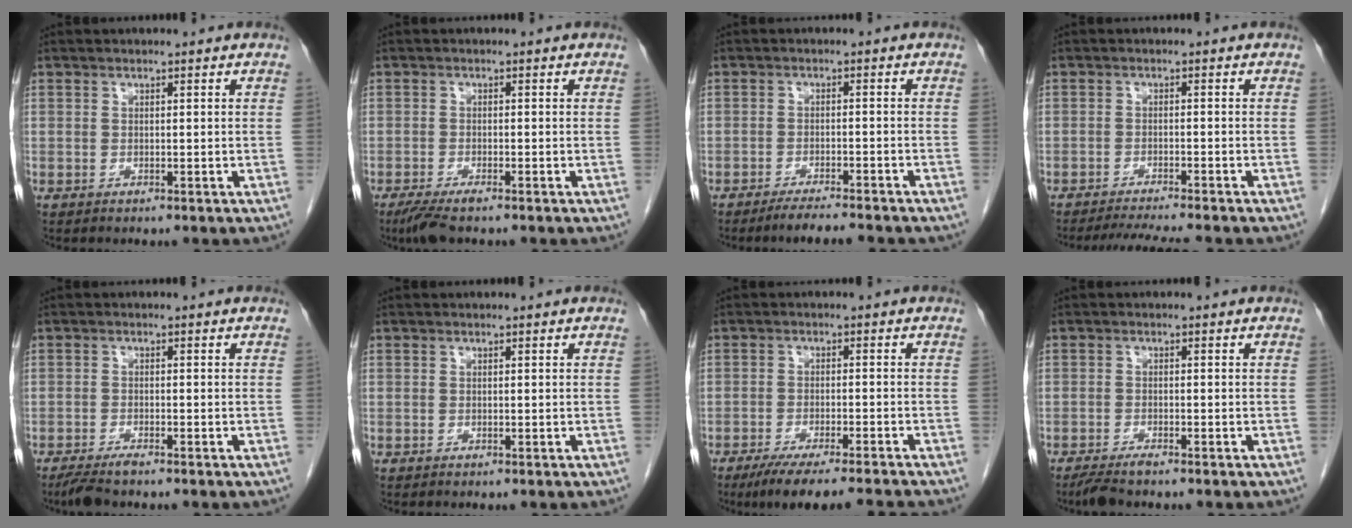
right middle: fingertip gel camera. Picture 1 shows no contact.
{"total": 3.7, "force": [-2.8, 0.5, 2.5], "torque": [-0.047, -0.010, -0.050]}
{"total": 5.8, "force": [-5.1, -0.1, 2.9], "torque": [-0.039, -0.013, -0.079]}
{"total": 6.7, "force": [-6.1, -0.6, 2.7], "torque": [-0.036, -0.013, -0.096]}
{"total": 3.1, "force": [-2.5, 0.3, 1.7], "torque": [-0.035, -0.008, -0.046]}
{"total": 0.0}
{"total": 10.7, "force": [-9.3, -0.3, 5.2], "torque": [-0.065, -0.016, -0.142]}
{"total": 2.7, "force": [-2.3, 0.2, 1.4], "torque": [-0.030, -0.007, -0.042]}